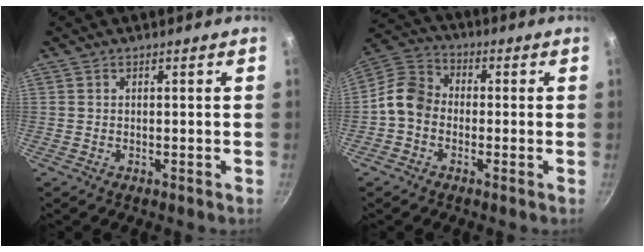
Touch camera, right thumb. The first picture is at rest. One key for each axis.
{"total": 8.1, "fx": -1.8, "fy": 6.5, "fz": 4.4, "tx": -0.064, "ty": 0.030, "tz": -0.059}